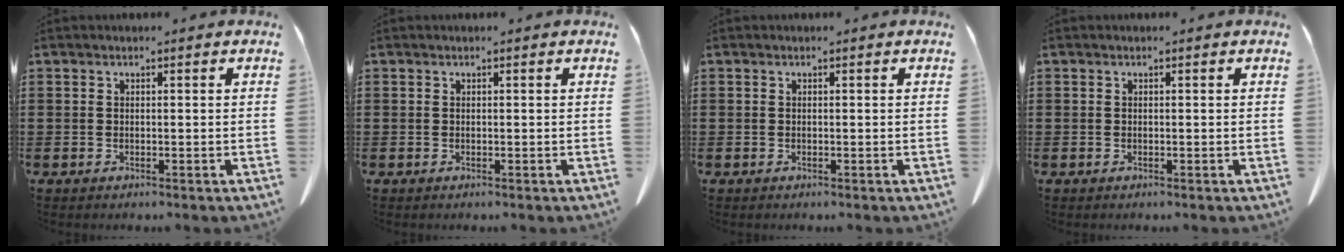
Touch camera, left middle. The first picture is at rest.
{"total": 0.0}
{"total": 0.0}
{"total": 0.0}